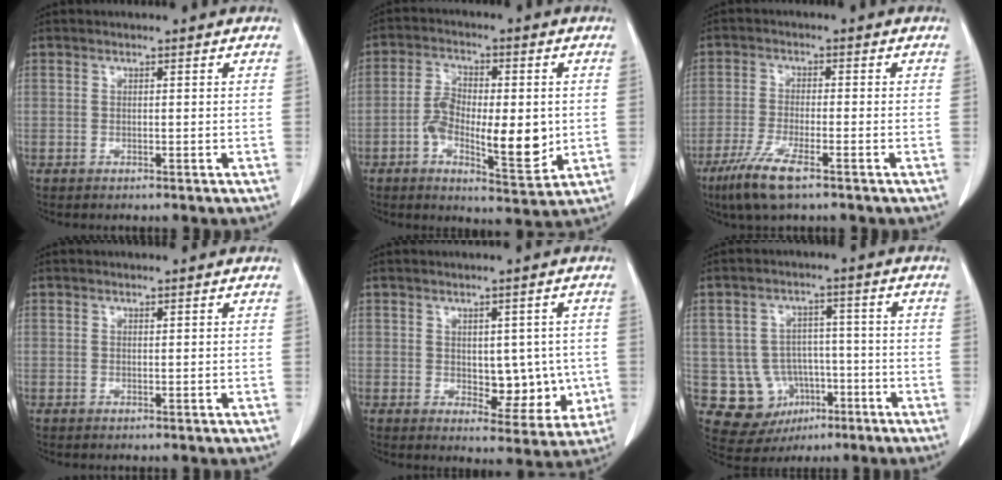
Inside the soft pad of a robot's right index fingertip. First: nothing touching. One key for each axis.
{"total": 11.4, "fx": -1.6, "fy": 4.4, "fz": 10.4, "tx": -0.172, "ty": -0.003, "tz": -0.021}
{"total": 7.1, "fx": -4.5, "fy": 0.9, "fz": 5.4, "tx": -0.117, "ty": -0.018, "tz": -0.082}
{"total": 0.0}
{"total": 7.3, "fx": -0.2, "fy": 4.2, "fz": 5.9, "tx": -0.056, "ty": 0.000, "tz": 0.011}
{"total": 9.2, "fx": -2.7, "fy": 8.4, "fz": 2.7, "tx": -0.045, "ty": 0.024, "tz": -0.027}